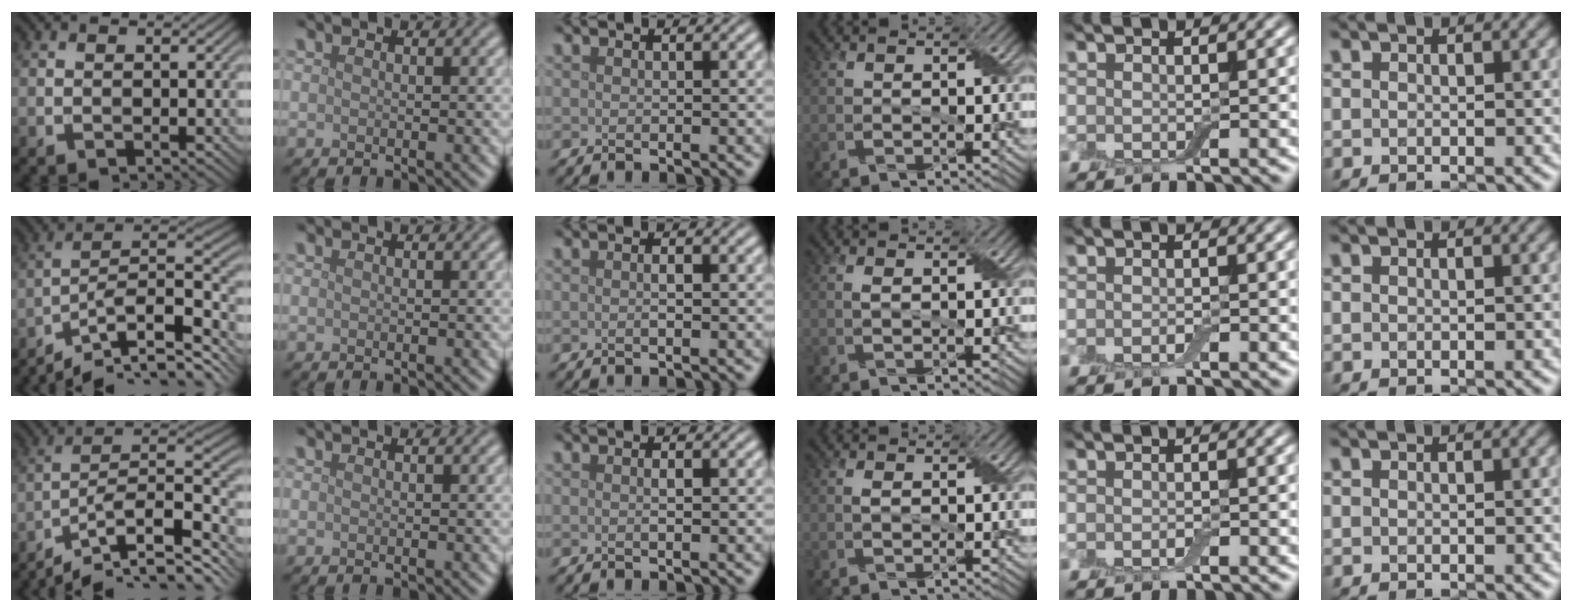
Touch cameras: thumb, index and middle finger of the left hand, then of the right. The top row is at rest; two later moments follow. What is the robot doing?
{"motion": "wrap", "object": "adhesive wrap"}